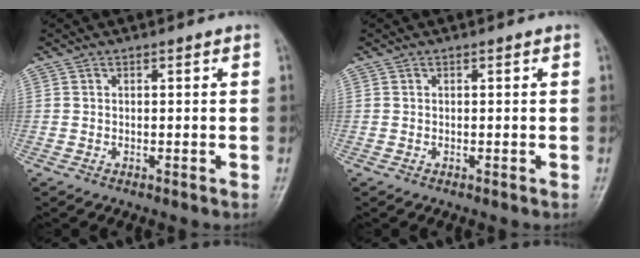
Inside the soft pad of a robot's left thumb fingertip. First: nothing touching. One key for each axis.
{"total": 0.0}